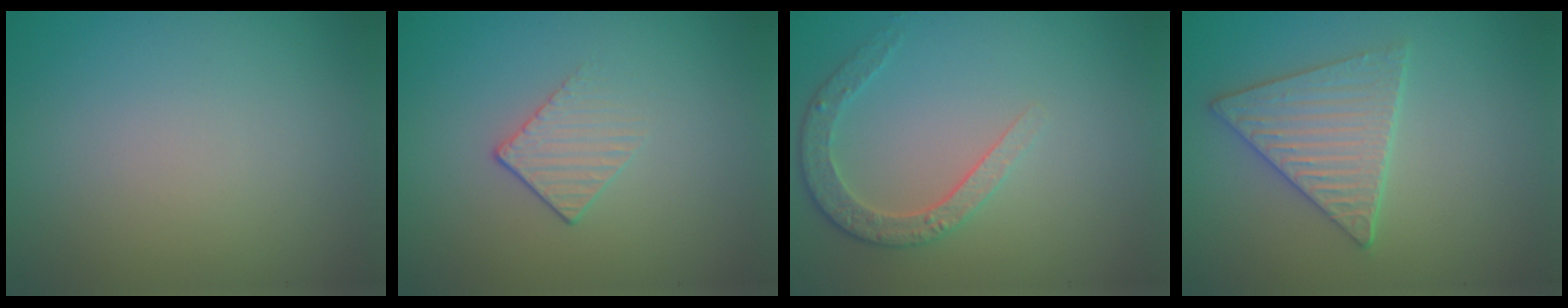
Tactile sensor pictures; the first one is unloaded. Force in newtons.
{"total": 1.5, "press": 0.9, "slide": 1.2}
{"total": 2.6, "press": 2.5, "slide": 1.0}
{"total": 4.0, "press": 3.8, "slide": 1.4}